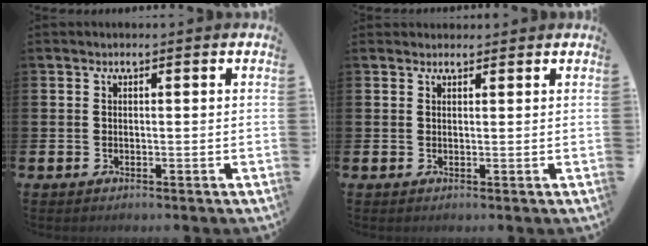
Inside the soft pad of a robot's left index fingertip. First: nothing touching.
{"total": 1.1, "force": [1.0, 0.4, 0.0], "torque": [0.013, -0.002, 0.016]}